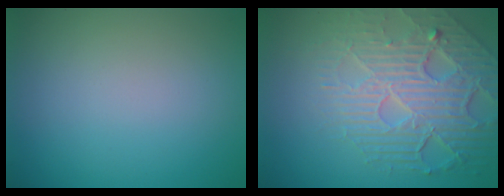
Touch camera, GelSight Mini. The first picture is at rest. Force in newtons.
{"total": 7.6, "press": 5.4, "slide": 5.4}